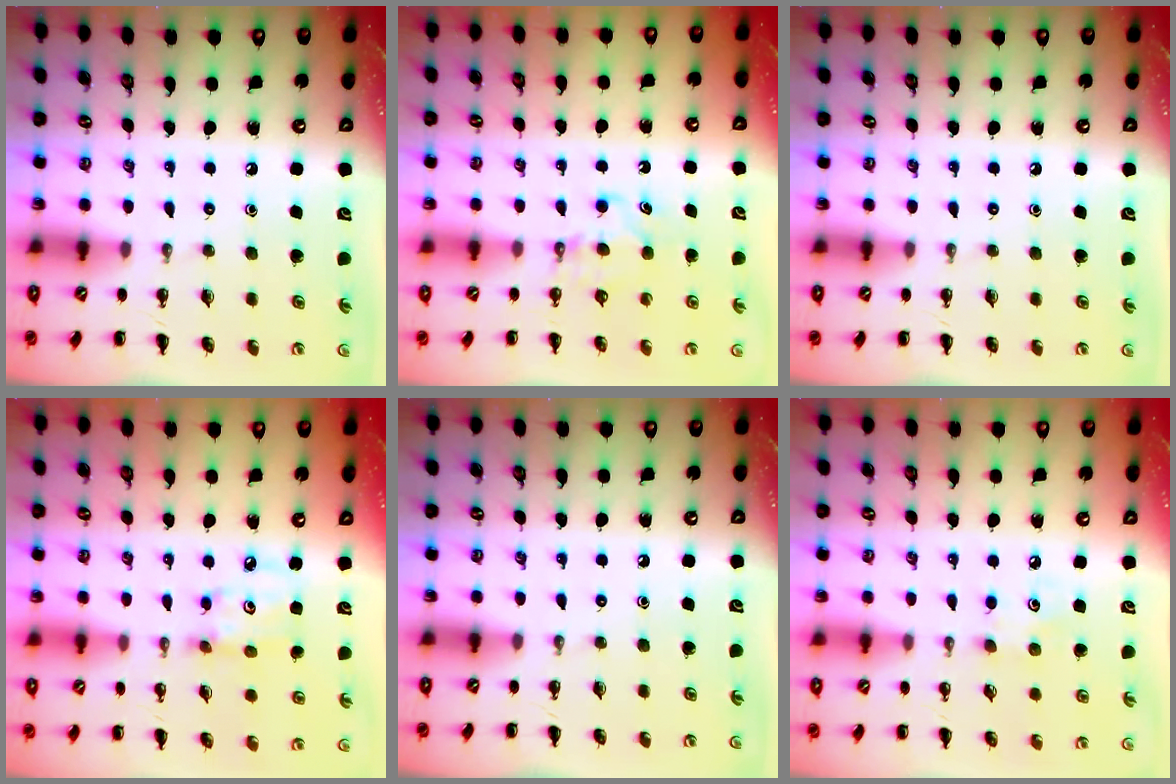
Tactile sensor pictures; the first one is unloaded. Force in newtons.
{"total": 4.7, "press": 4.4, "slide": 1.5}
{"total": 0.0}
{"total": 4.6, "press": 4.6, "slide": 0.5}
{"total": 0.0}
{"total": 3.7, "press": 3.5, "slide": 1.0}